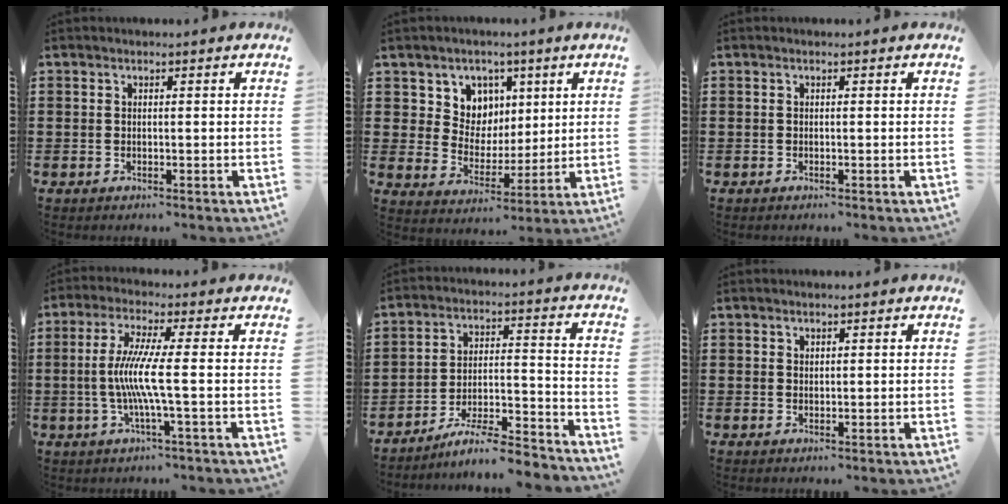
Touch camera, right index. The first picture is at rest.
{"total": 7.0, "force": [3.3, 6.1, 0.8], "torque": [-0.051, -0.013, 0.060]}
{"total": 0.0}
{"total": 7.4, "force": [-0.9, -0.6, 7.3], "torque": [-0.161, -0.020, -0.030]}
{"total": 7.4, "force": [-6.7, 0.3, 3.1], "torque": [-0.050, -0.001, -0.129]}
{"total": 0.7, "force": [0.6, 0.4, 0.1], "torque": [-0.002, 0.001, 0.013]}